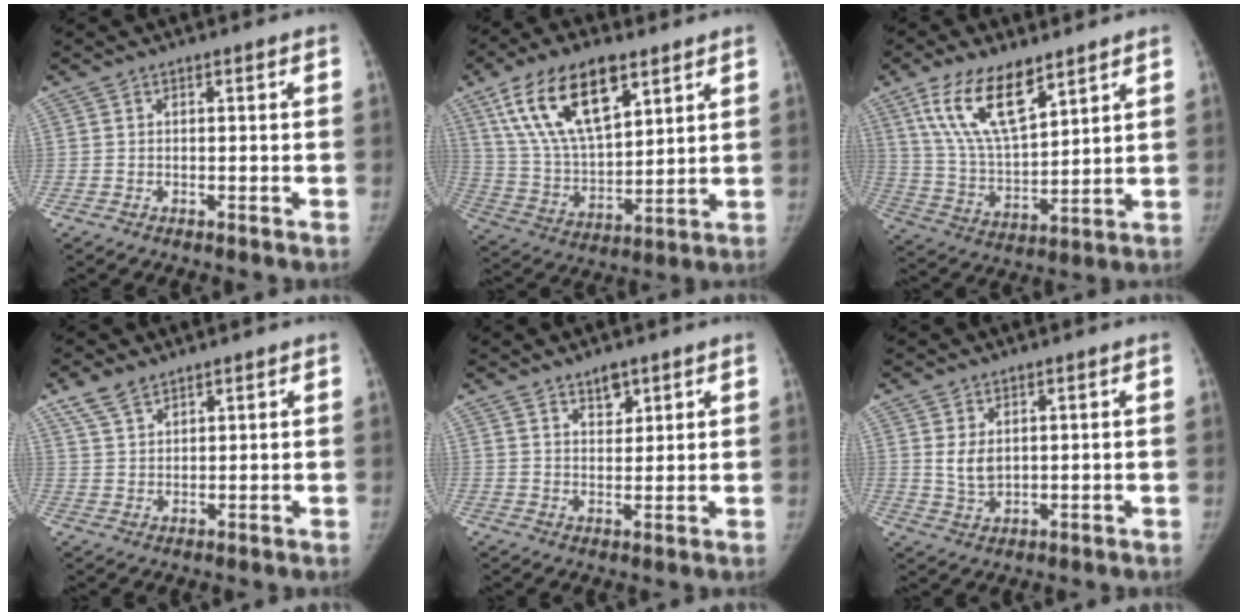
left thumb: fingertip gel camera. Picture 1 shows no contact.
{"total": 19.7, "force": [10.2, 9.1, 14.1], "torque": [-0.232, -0.032, 0.195]}
{"total": 15.2, "force": [9.1, 6.1, 10.5], "torque": [-0.172, -0.039, 0.182]}
{"total": 5.2, "force": [3.9, 2.5, 2.4], "torque": [-0.040, -0.011, 0.084]}
{"total": 4.2, "force": [2.9, 2.2, 2.0], "torque": [-0.009, -0.021, 0.051]}
{"total": 4.2, "force": [1.3, 2.8, 2.9], "torque": [-0.041, -0.015, 0.035]}